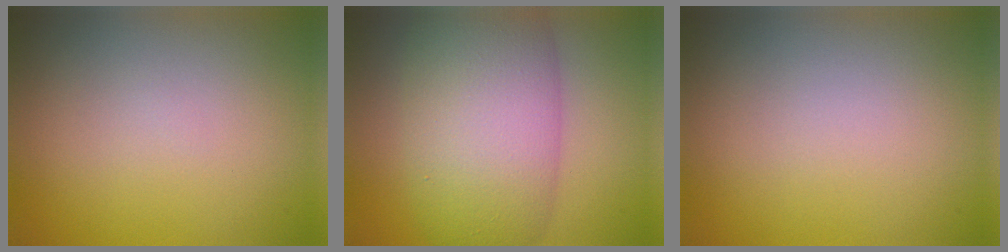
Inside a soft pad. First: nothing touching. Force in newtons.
{"total": 10.7, "press": 10.7, "slide": 0.3}
{"total": 0.0}